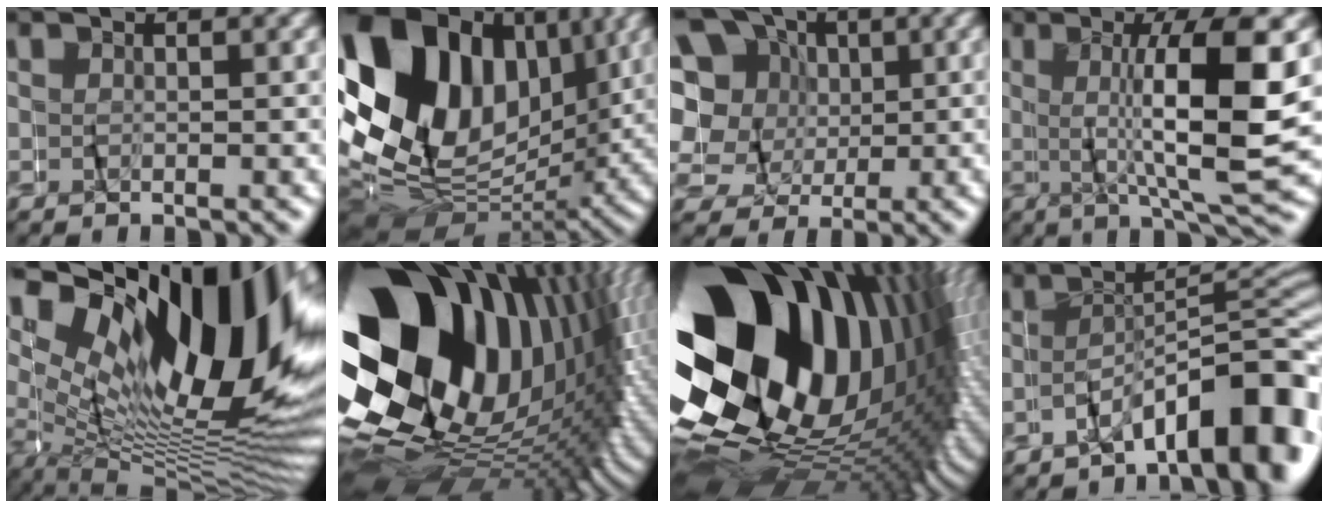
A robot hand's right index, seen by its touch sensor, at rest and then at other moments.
{"total": 23.0, "force": [2.2, 16.9, 15.4], "torque": [-0.274, -0.015, 0.035]}
{"total": 11.0, "force": [1.9, 9.2, 5.7], "torque": [-0.117, 0.003, 0.016]}
{"total": 10.6, "force": [1.4, 1.4, 10.4], "torque": [-0.153, 0.009, 0.025]}
{"total": 21.6, "force": [3.2, 11.7, 17.9], "torque": [-0.231, 0.025, 0.038]}
{"total": 38.9, "force": [-2.0, 24.6, 30.0], "torque": [-0.434, -0.021, -0.021]}
{"total": 43.9, "force": [-1.4, 27.2, 34.4], "torque": [-0.486, -0.023, -0.012]}
{"total": 9.2, "force": [-5.1, 2.8, 7.1], "torque": [-0.082, 0.013, -0.086]}